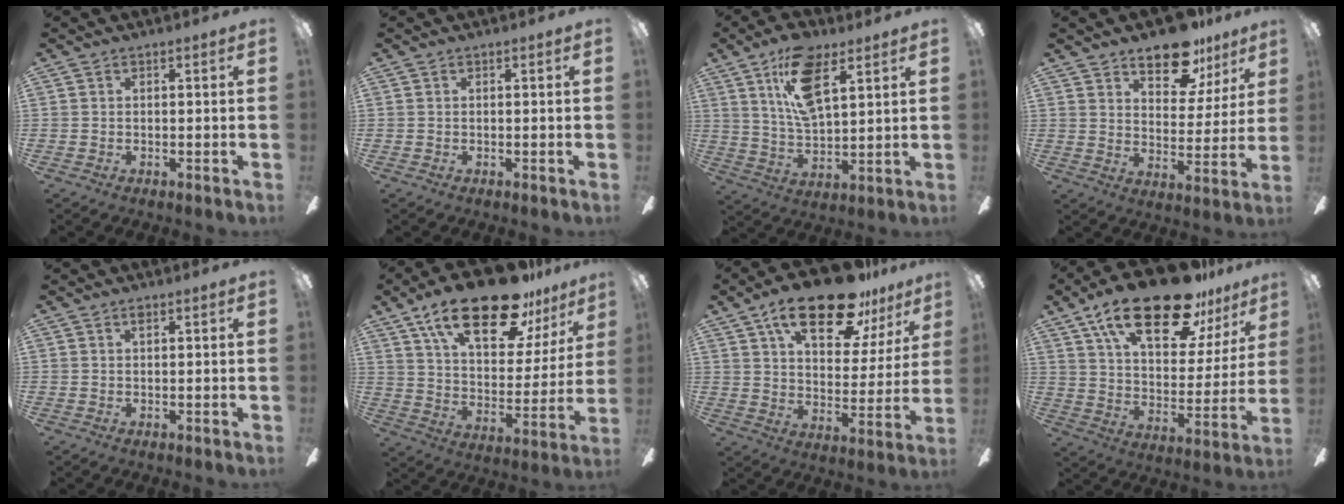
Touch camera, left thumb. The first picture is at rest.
{"total": 0.0}
{"total": 14.6, "force": [7.9, 6.8, 10.2], "torque": [-0.177, -0.012, 0.139]}
{"total": 13.3, "force": [10.1, 6.0, 6.1], "torque": [-0.081, -0.061, 0.180]}
{"total": 1.0, "force": [0.6, 0.4, 0.7], "torque": [-0.016, 0.003, 0.011]}
{"total": 24.5, "force": [16.3, 9.4, 15.6], "torque": [-0.251, -0.092, 0.277]}
{"total": 21.8, "force": [14.3, 8.8, 13.9], "torque": [-0.221, -0.072, 0.240]}
{"total": 24.8, "force": [16.6, 9.4, 15.9], "torque": [-0.258, -0.094, 0.279]}